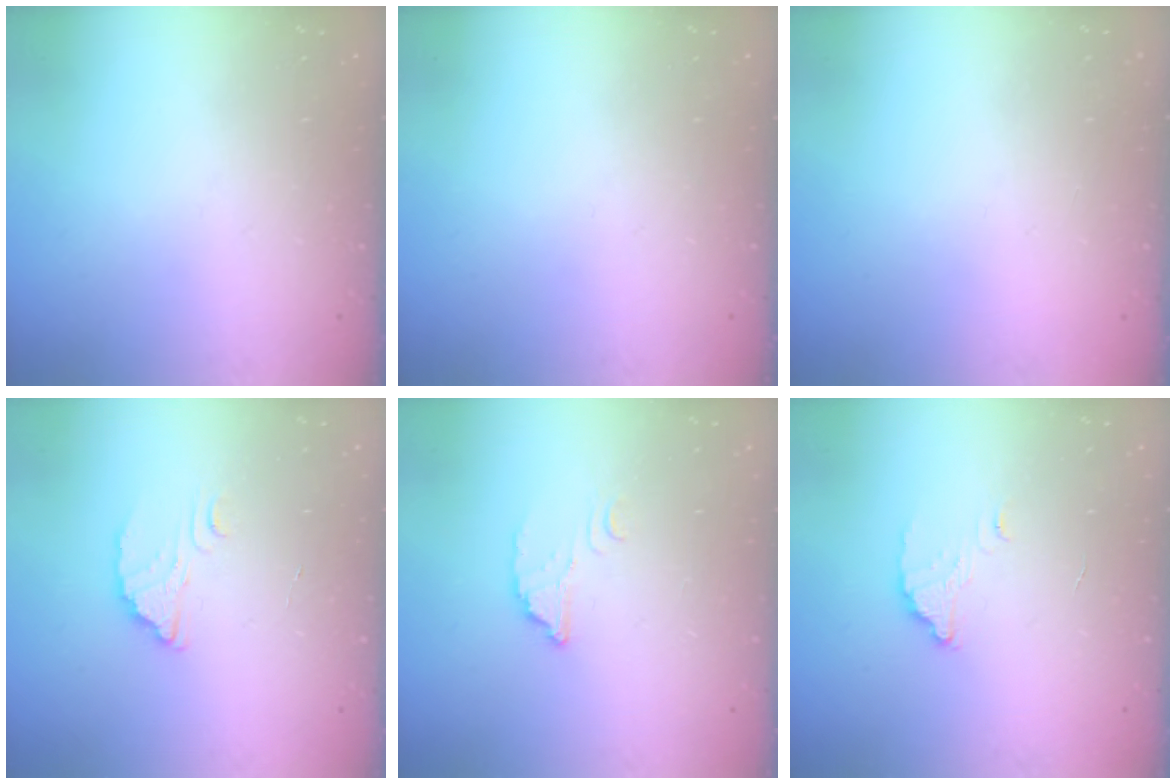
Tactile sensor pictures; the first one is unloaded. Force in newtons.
{"total": 0.0}
{"total": 2.1, "press": 2.1, "slide": 0.1}
{"total": 2.6, "press": 2.6, "slide": 0.1}
{"total": 3.0, "press": 3.0, "slide": 0.2}
{"total": 2.6, "press": 2.6, "slide": 0.1}